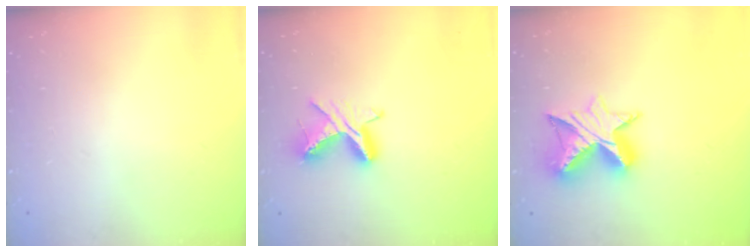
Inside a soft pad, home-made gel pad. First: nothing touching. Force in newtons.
{"total": 8.5, "press": 8.5, "slide": 0.5}
{"total": 11.0, "press": 10.9, "slide": 0.7}